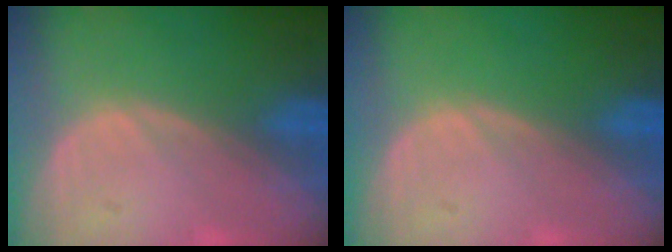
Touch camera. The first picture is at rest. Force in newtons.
{"total": 0.0}